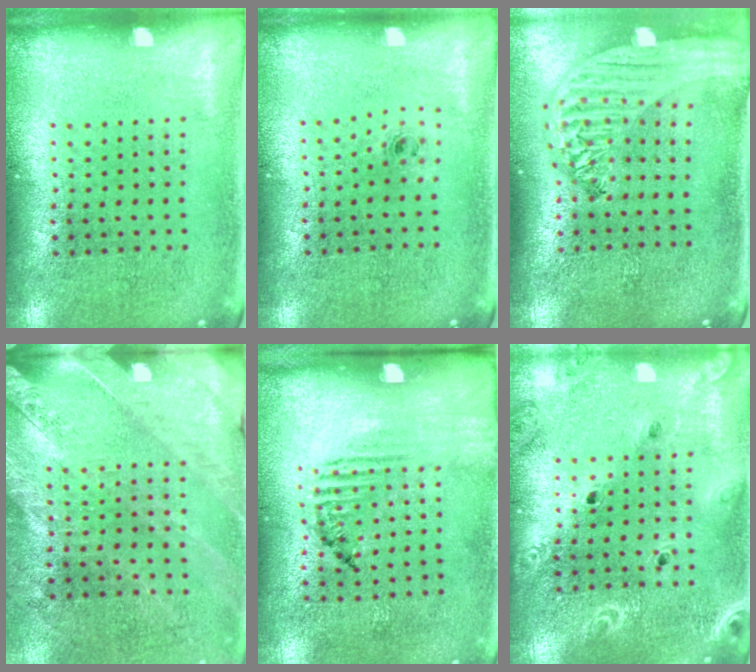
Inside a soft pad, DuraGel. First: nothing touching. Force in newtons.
{"total": 0.7, "press": 0.3, "slide": 0.6}
{"total": 2.5, "press": 2.1, "slide": 1.3}
{"total": 2.5, "press": 2.3, "slide": 1.0}
{"total": 1.6, "press": 1.1, "slide": 1.2}
{"total": 2.0, "press": 1.9, "slide": 0.7}